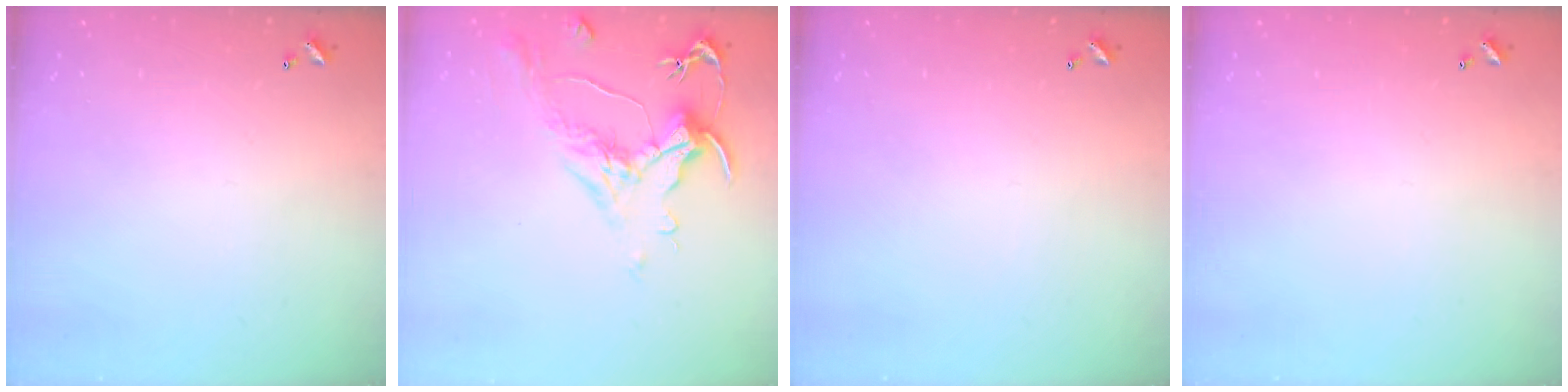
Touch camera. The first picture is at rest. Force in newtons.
{"total": 1.6, "press": 0.7, "slide": 1.4}
{"total": 0.0}
{"total": 0.0}